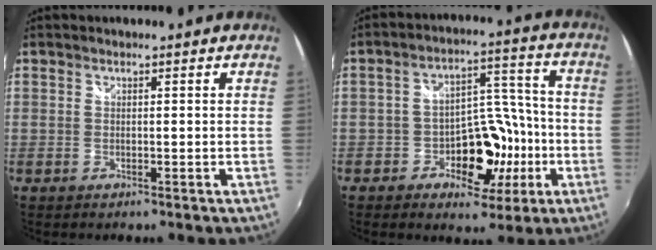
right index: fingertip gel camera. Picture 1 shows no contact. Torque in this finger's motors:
{"motor_torque": [0.19, 0.26, 0.31, 0.04]}